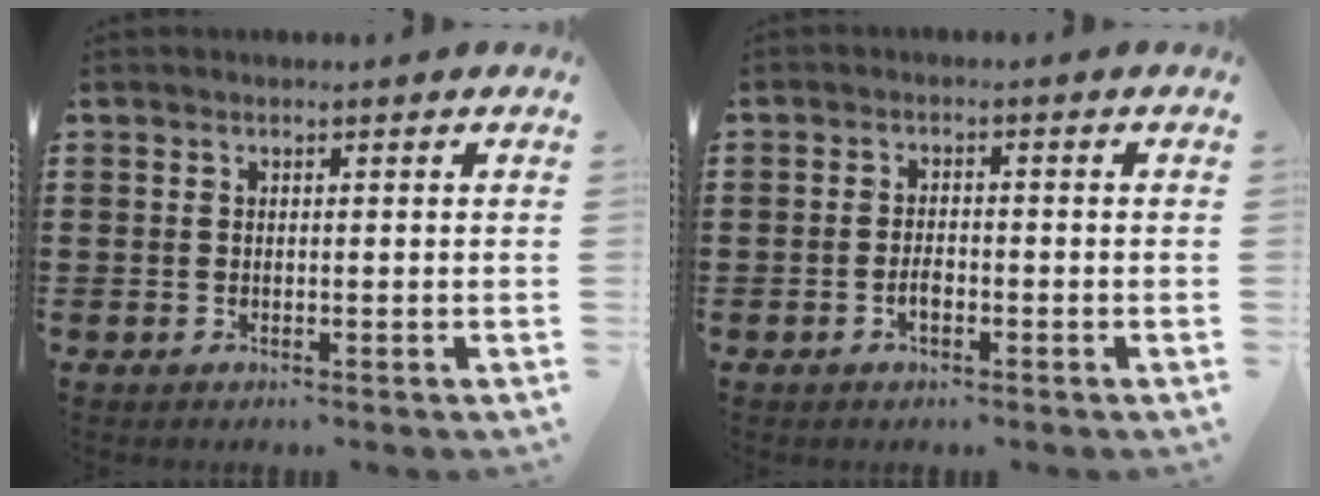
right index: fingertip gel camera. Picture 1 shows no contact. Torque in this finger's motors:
{"motor_torque": [1.03, 1.11, 0.02, 0.00]}